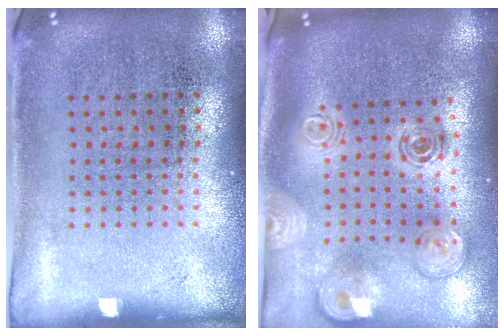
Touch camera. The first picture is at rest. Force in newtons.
{"total": 2.0, "press": 1.7, "slide": 1.1}